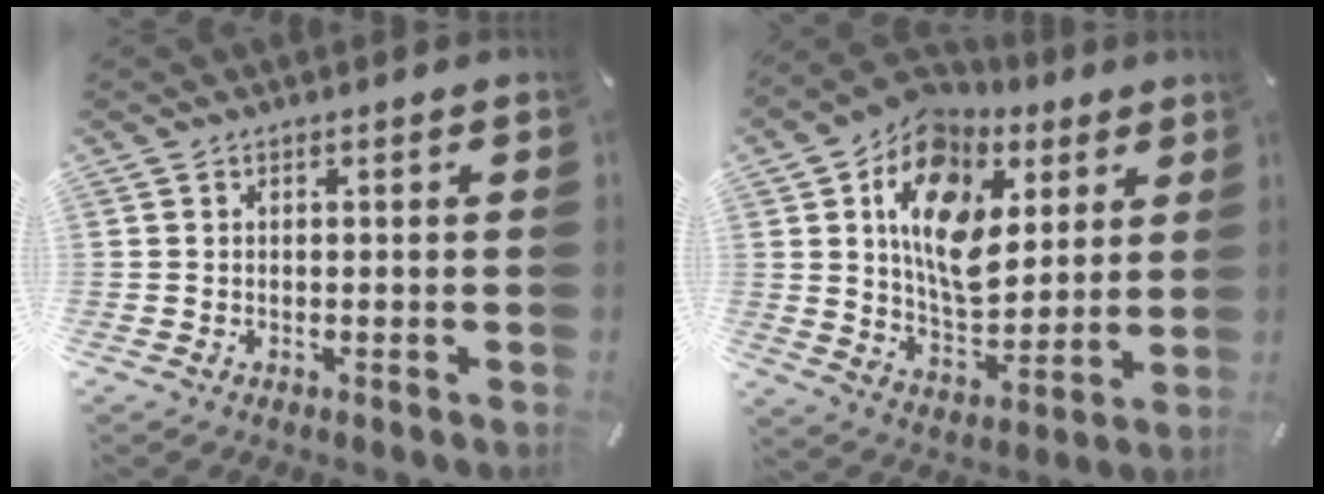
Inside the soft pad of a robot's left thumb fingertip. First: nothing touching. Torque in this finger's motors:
{"motor_torque": [2.53, 2.47, 1.56, -1.21, 0.50]}